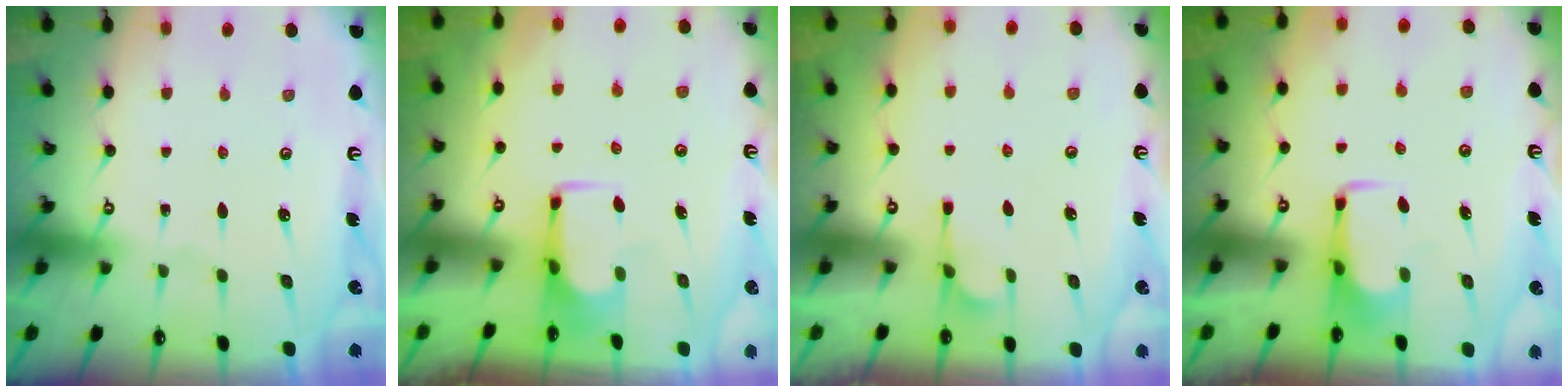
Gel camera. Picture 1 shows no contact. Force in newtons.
{"total": 0.0}
{"total": 5.9, "press": 5.7, "slide": 1.4}
{"total": 2.1, "press": 2.1, "slide": 0.4}